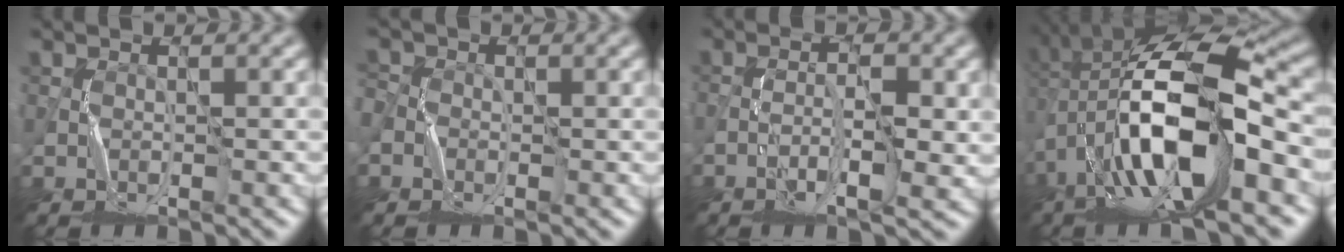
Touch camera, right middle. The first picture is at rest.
{"total": 1.3, "force": [-0.6, 1.1, 0.2], "torque": [0.003, -0.003, -0.010]}
{"total": 3.6, "force": [-1.2, 1.0, 3.3], "torque": [-0.063, 0.000, -0.023]}
{"total": 14.3, "force": [-3.6, 5.0, 12.9], "torque": [-0.238, 0.013, -0.067]}